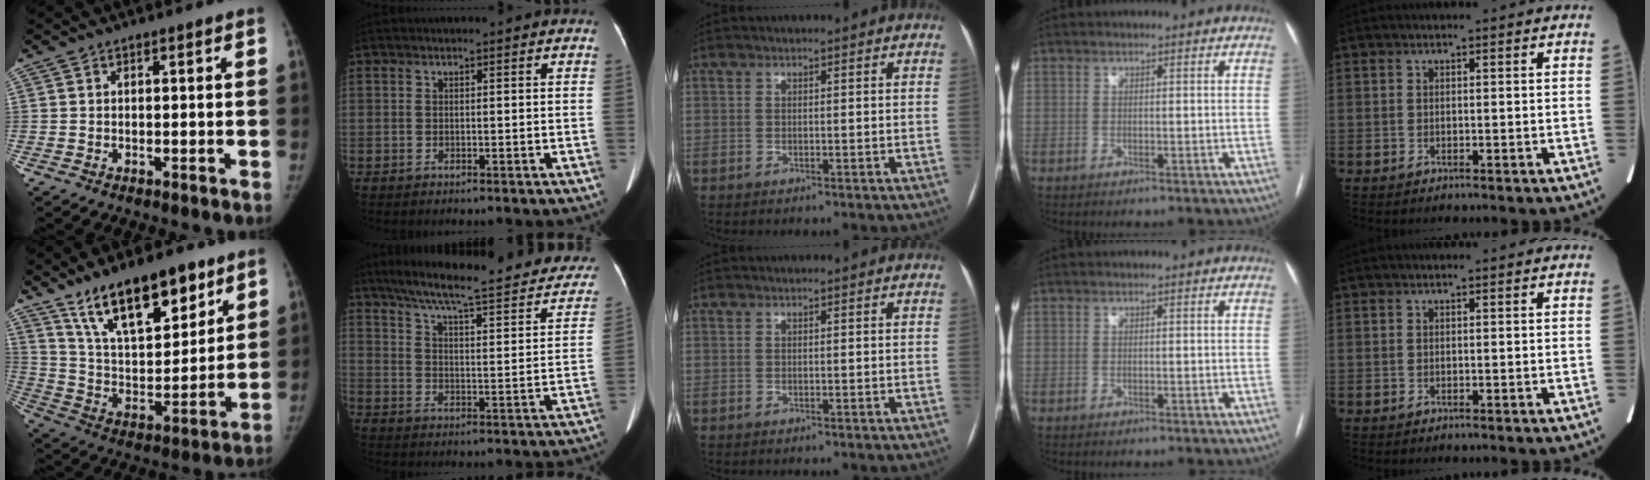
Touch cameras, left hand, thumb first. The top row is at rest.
{"thumb": {"total": 19.8, "force": [12.9, 8.1, 12.8], "torque": [-0.170, -0.062, 0.233]}, "index": {"total": 27.9, "force": [23.0, 4.7, 15.1], "torque": [-0.217, -0.016, 0.289]}}